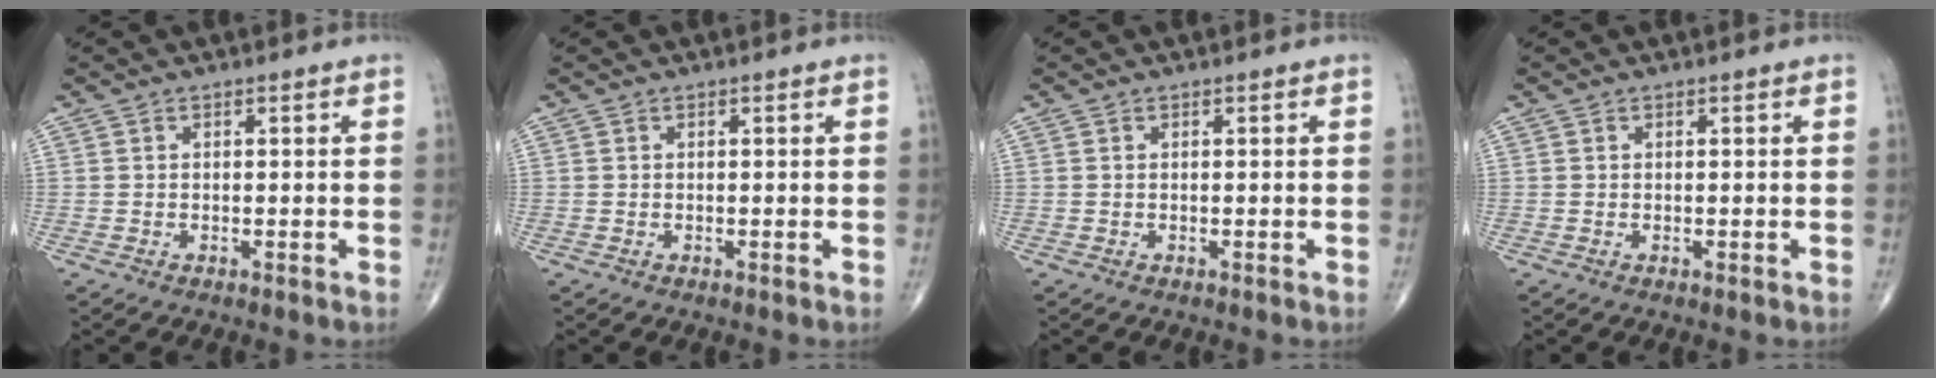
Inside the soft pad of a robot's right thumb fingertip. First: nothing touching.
{"total": 0.0}
{"total": 0.0}
{"total": 0.0}